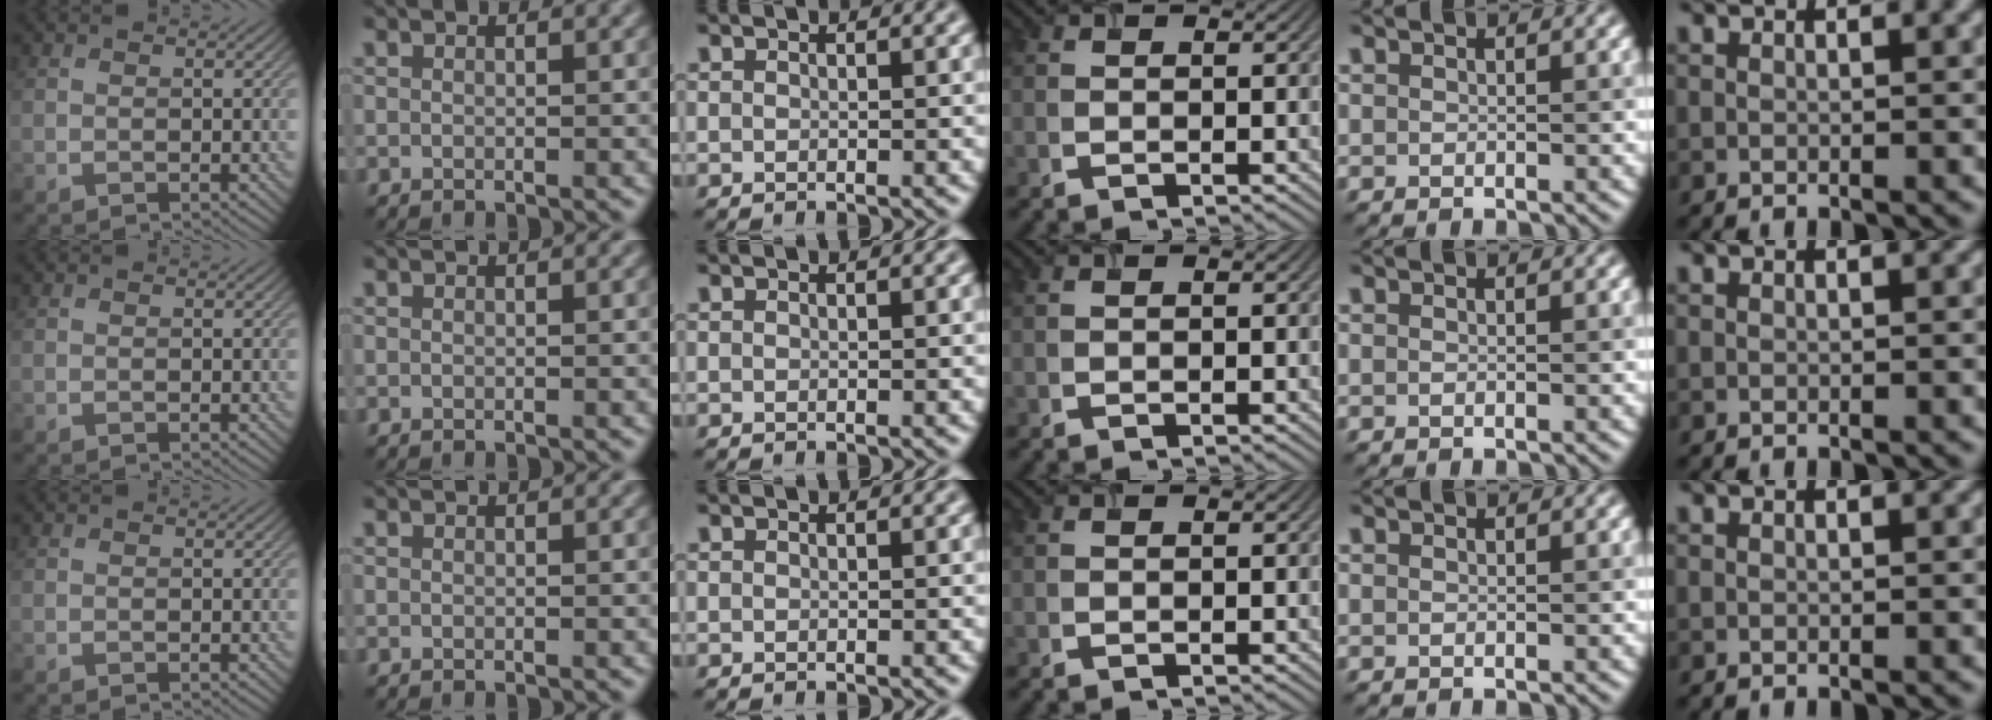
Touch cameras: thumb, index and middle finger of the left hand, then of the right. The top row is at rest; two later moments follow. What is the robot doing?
{"motion": "insert", "object": "airpods case & airpods"}